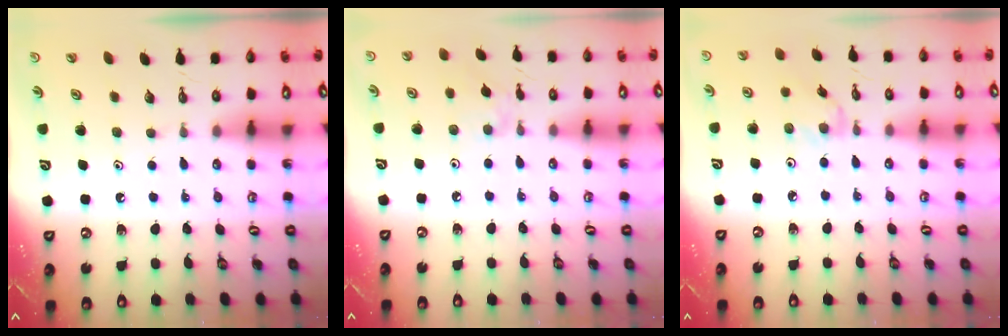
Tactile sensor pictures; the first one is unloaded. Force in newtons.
{"total": 3.0, "press": 2.9, "slide": 0.6}
{"total": 1.4, "press": 1.4, "slide": 0.3}